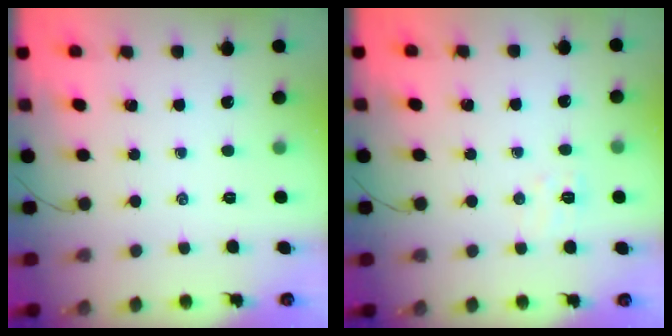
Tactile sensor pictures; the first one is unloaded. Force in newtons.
{"total": 4.8, "press": 4.6, "slide": 1.2}